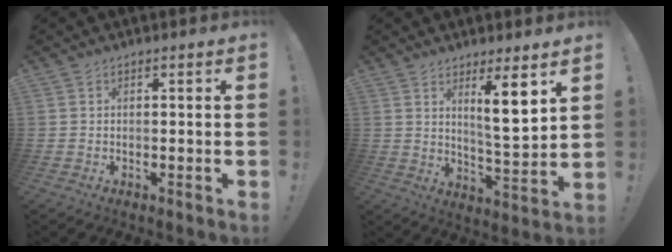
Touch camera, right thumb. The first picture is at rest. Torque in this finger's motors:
{"motor_torque": [-0.45, 0.85, 0.05, 0.04, 0.08]}